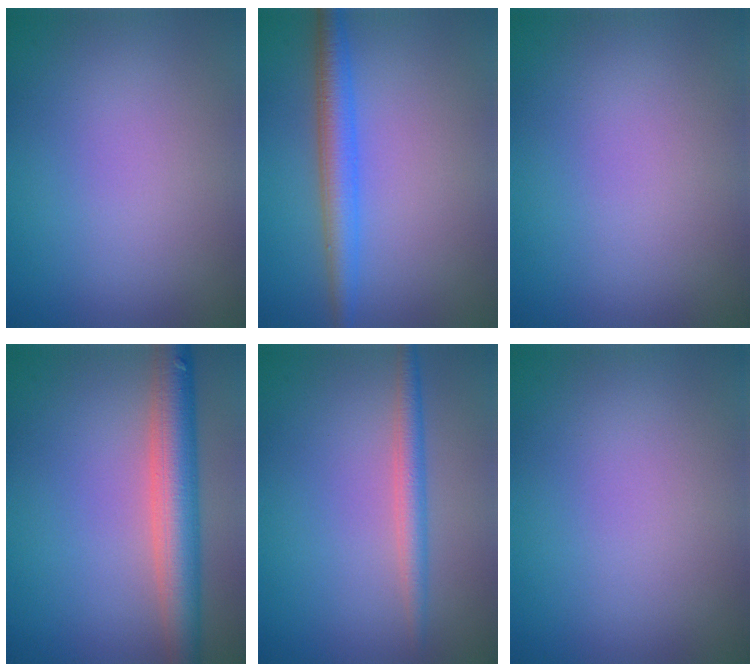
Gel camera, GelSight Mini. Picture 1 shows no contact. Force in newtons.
{"total": 3.5, "press": 3.5, "slide": 0.1}
{"total": 0.0}
{"total": 5.9, "press": 5.9, "slide": 0.4}
{"total": 2.2, "press": 2.2, "slide": 0.0}
{"total": 0.0}